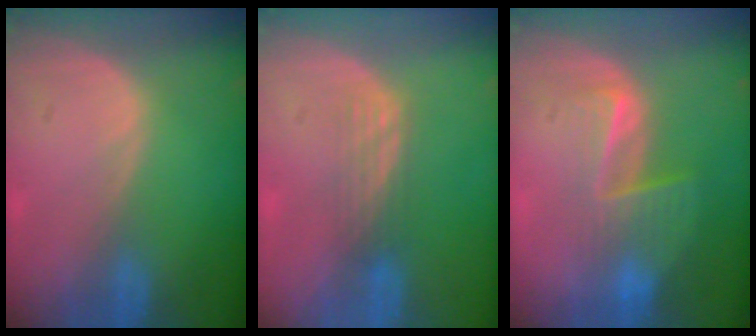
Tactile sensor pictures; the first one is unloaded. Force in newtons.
{"total": 2.9, "press": 2.5, "slide": 1.5}
{"total": 7.1, "press": 6.1, "slide": 3.5}